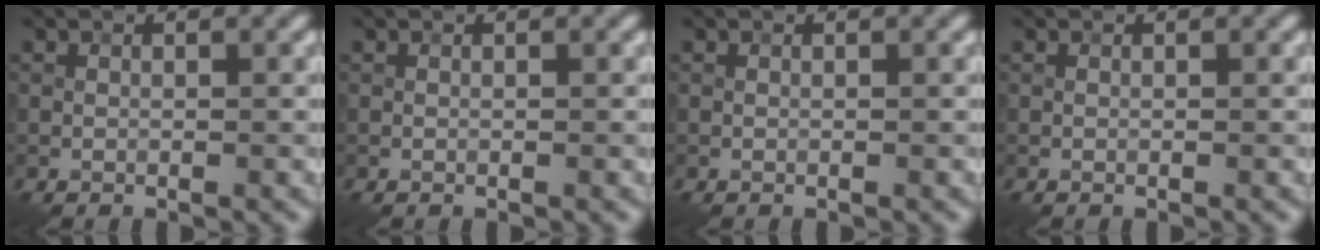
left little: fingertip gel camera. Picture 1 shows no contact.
{"total": 0.0}
{"total": 0.0}
{"total": 0.0}